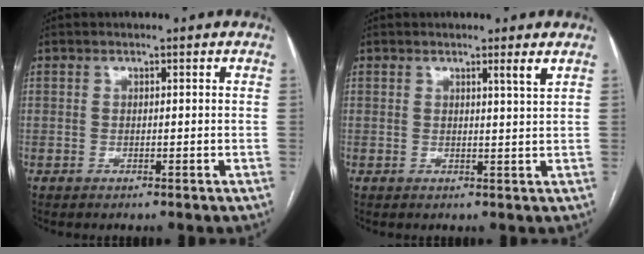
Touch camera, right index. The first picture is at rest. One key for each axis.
{"total": 1.8, "fx": 1.2, "fy": -0.6, "fz": 1.2, "tx": -0.027, "ty": -0.014, "tz": 0.020}